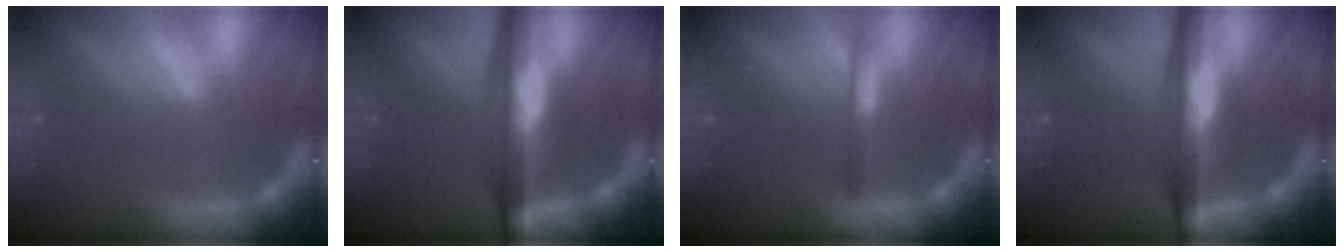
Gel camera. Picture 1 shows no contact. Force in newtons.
{"total": 8.6}
{"total": 1.9}
{"total": 7.4}